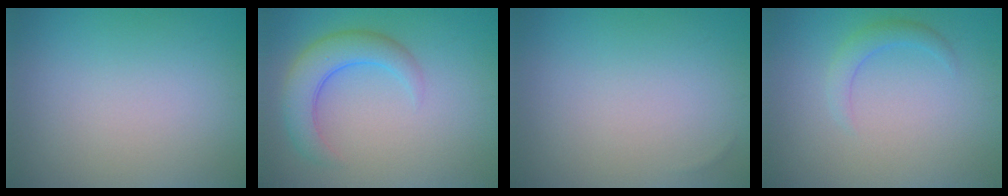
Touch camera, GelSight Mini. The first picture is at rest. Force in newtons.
{"total": 4.6, "press": 4.5, "slide": 0.2}
{"total": 0.0}
{"total": 1.8, "press": 1.8, "slide": 0.2}